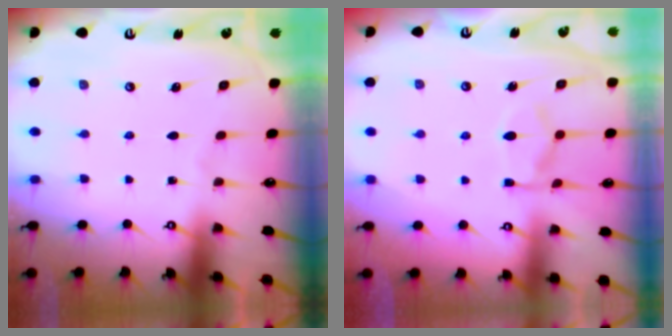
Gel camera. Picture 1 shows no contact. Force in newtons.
{"total": 9.9, "press": 9.8, "slide": 1.2}